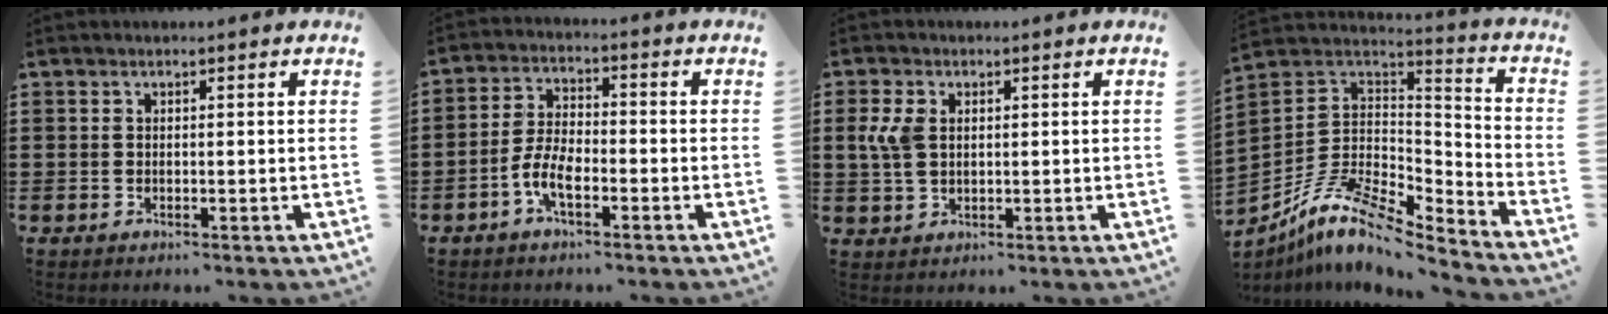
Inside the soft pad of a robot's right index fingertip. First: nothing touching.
{"total": 5.6, "force": [-2.7, 2.2, 4.4], "torque": [-0.110, -0.001, -0.058]}
{"total": 4.5, "force": [1.0, 2.9, 3.3], "torque": [-0.096, 0.002, 0.010]}
{"total": 10.2, "force": [-7.6, 3.3, 6.1], "torque": [-0.140, 0.003, -0.157]}